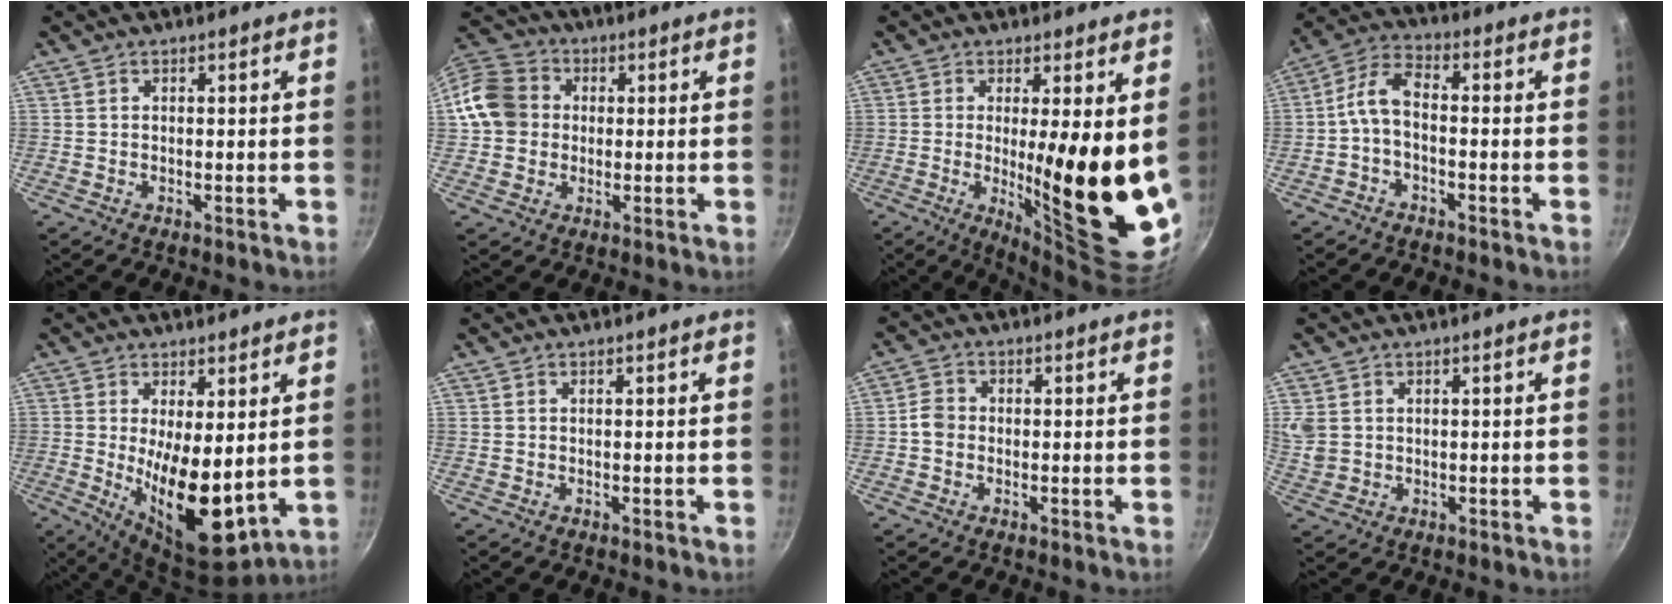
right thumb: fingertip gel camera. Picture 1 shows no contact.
{"total": 11.6, "force": [0.7, 10.3, 5.4], "torque": [-0.079, 0.024, -0.004]}
{"total": 17.2, "force": [0.9, 3.6, 16.8], "torque": [-0.218, -0.051, 0.021]}
{"total": 6.4, "force": [-1.9, 3.3, 5.2], "torque": [-0.111, 0.035, -0.046]}
{"total": 13.4, "force": [0.5, 5.4, 12.2], "torque": [-0.187, -0.035, 0.022]}
{"total": 0.0}
{"total": 3.1, "force": [-0.7, 2.7, 1.5], "torque": [-0.024, 0.013, -0.020]}
{"total": 5.5, "force": [1.7, 4.5, 2.8], "torque": [-0.052, -0.003, 0.040]}